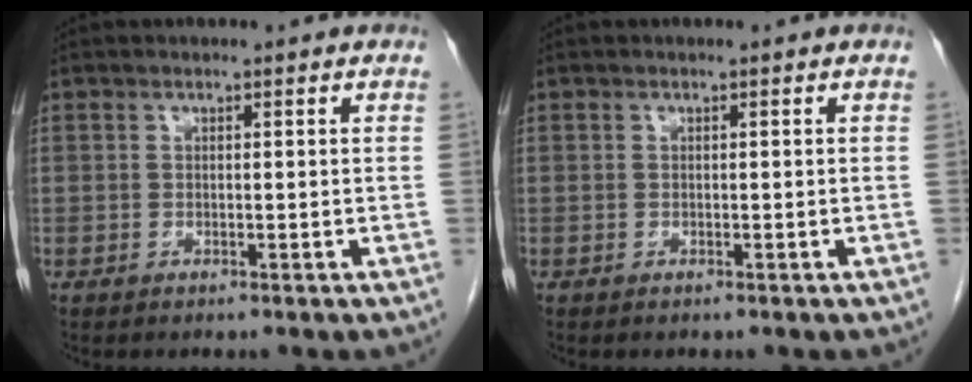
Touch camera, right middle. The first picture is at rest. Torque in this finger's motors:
{"motor_torque": [-0.45, -0.03, -0.03, 0.01]}